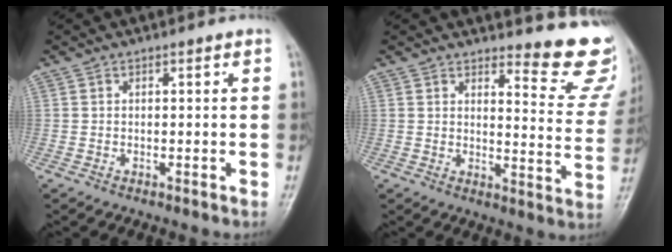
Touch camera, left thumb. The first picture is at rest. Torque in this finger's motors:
{"motor_torque": [0.08, 0.06, -0.18, -0.30, 0.06]}